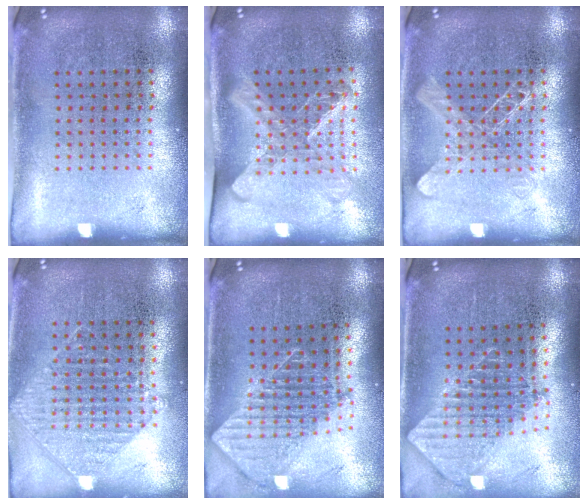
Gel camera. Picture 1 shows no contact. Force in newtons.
{"total": 1.6, "press": 1.3, "slide": 1.0}
{"total": 1.7, "press": 1.7, "slide": 0.4}
{"total": 0.9, "press": 0.9, "slide": 0.1}
{"total": 1.8, "press": 1.5, "slide": 1.1}
{"total": 2.0, "press": 1.5, "slide": 1.3}